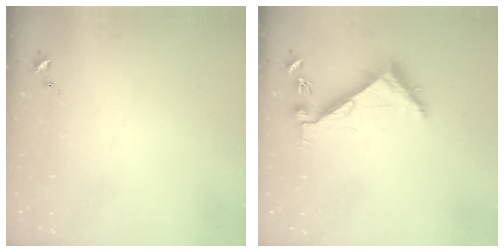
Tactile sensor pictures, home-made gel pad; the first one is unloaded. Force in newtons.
{"total": 6.4, "press": 6.4, "slide": 0.7}